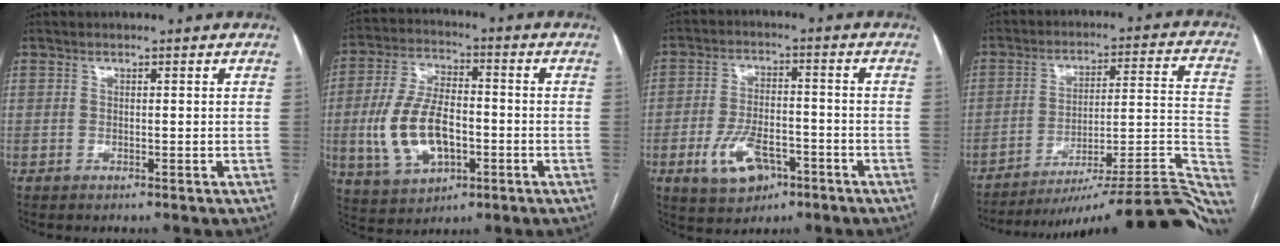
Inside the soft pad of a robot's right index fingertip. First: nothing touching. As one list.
[{"total": 13.2, "force": [-2.6, 6.9, 10.9], "torque": [-0.237, 0.010, -0.040]}, {"total": 9.3, "force": [-4.3, 5.1, 6.4], "torque": [-0.131, 0.004, -0.068]}, {"total": 25.7, "force": [-21.2, 2.2, 14.3], "torque": [-0.087, 0.020, -0.287]}]